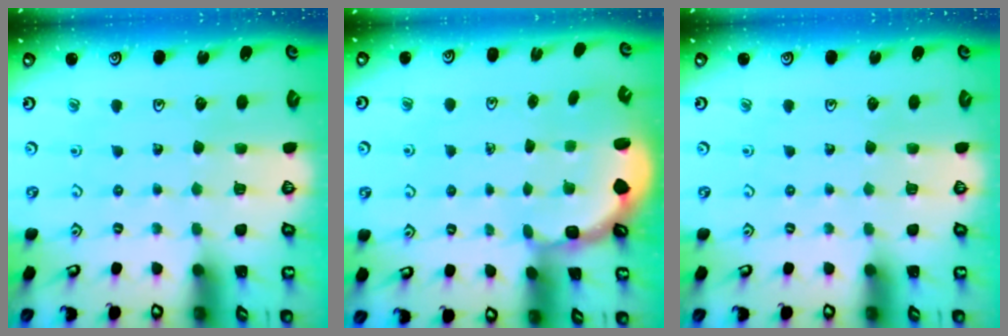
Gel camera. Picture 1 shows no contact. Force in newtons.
{"total": 2.7, "press": 2.1, "slide": 1.7}
{"total": 0.0}